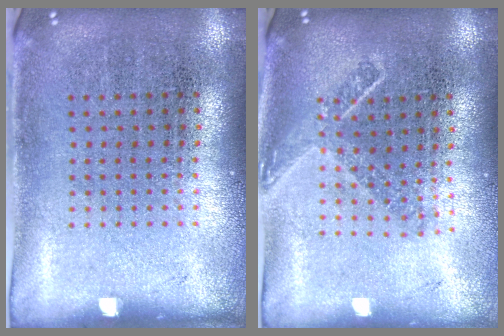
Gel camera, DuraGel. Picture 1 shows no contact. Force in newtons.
{"total": 1.6, "press": 1.2, "slide": 1.1}